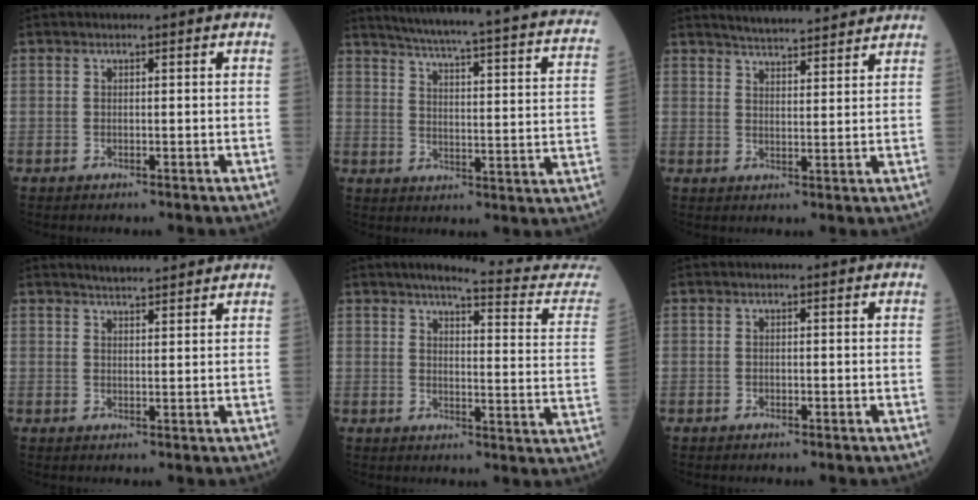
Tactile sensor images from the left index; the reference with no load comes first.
{"total": 26.4, "force": [22.1, 1.6, 14.4], "torque": [-0.210, -0.041, 0.263]}
{"total": 11.0, "force": [10.3, 1.2, 3.6], "torque": [-0.055, 0.012, 0.138]}
{"total": 6.1, "force": [5.7, 0.8, 2.1], "torque": [-0.034, 0.019, 0.078]}
{"total": 15.7, "force": [14.8, 0.1, 5.2], "torque": [-0.054, -0.076, 0.156]}
{"total": 0.0}